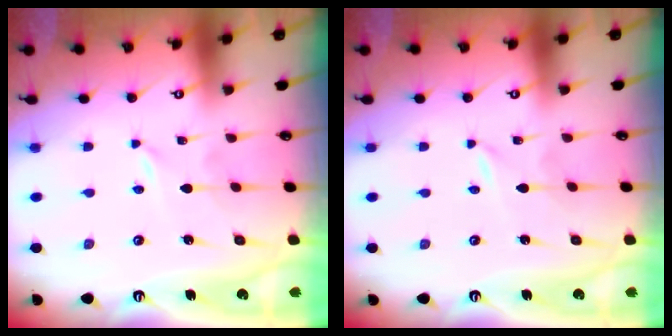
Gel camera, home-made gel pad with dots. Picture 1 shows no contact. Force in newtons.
{"total": 0.0}